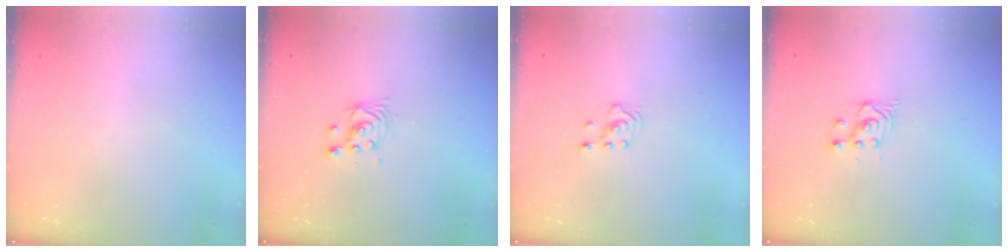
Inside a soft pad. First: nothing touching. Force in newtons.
{"total": 2.9, "press": 2.9, "slide": 0.1}
{"total": 1.6, "press": 1.5, "slide": 0.2}
{"total": 2.5, "press": 2.5, "slide": 0.2}